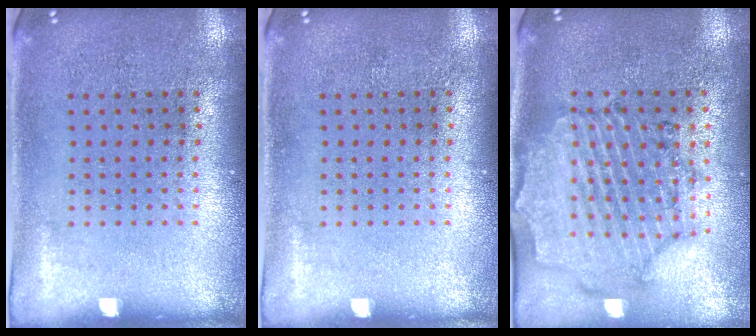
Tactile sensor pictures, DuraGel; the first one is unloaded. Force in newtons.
{"total": 0.0}
{"total": 1.6, "press": 1.6, "slide": 0.3}